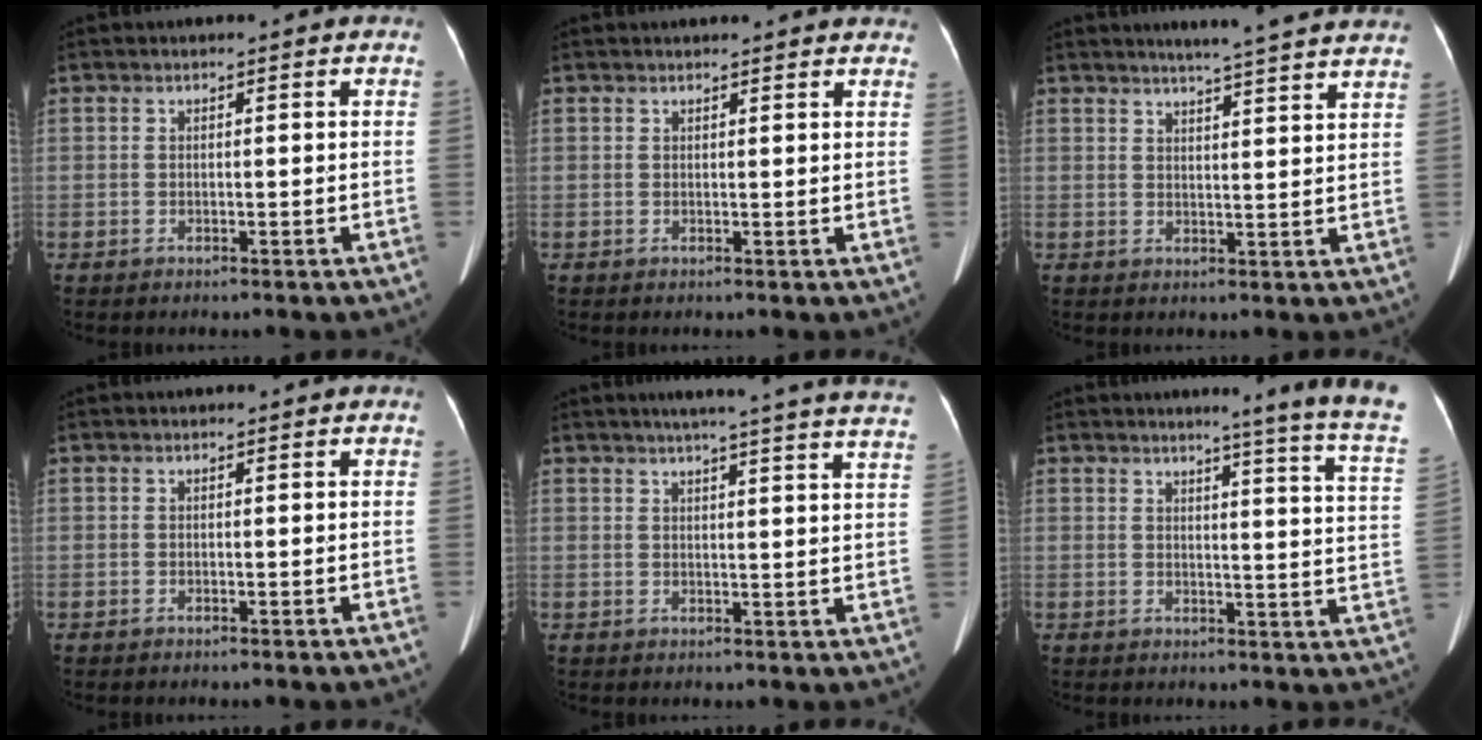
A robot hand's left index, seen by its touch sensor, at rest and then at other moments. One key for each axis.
{"total": 9.8, "fx": 9.2, "fy": 1.6, "fz": 2.8, "tx": -0.023, "ty": 0.014, "tz": 0.089}
{"total": 13.4, "fx": 12.3, "fy": 0.0, "fz": 5.3, "tx": -0.070, "ty": -0.011, "tz": 0.139}
{"total": 0.0}
{"total": 22.6, "fx": 20.3, "fy": 0.0, "fz": 9.8, "tx": -0.140, "ty": -0.036, "tz": 0.233}
{"total": 13.5, "fx": 11.7, "fy": -2.3, "fz": 6.3, "tx": -0.078, "ty": -0.085, "tz": 0.115}